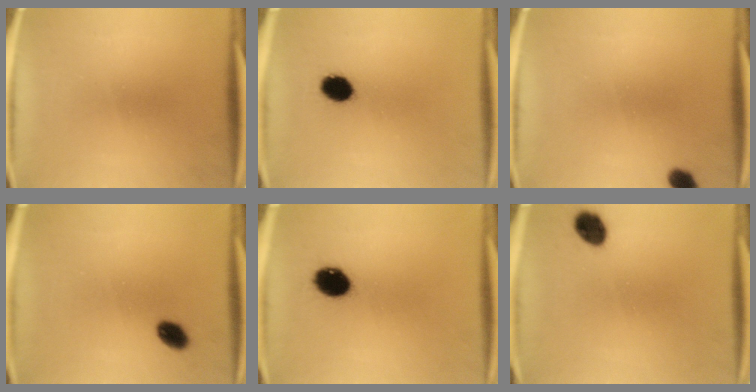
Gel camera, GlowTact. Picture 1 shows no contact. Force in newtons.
{"total": 6.0}
{"total": 2.7}
{"total": 3.6}
{"total": 7.8}
{"total": 5.3}